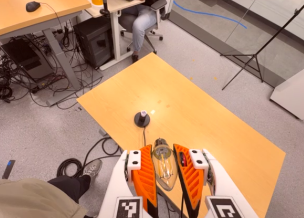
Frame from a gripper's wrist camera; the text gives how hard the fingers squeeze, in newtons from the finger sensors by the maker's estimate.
{"total": 21.2, "left": 22.3, "right": 20.1}